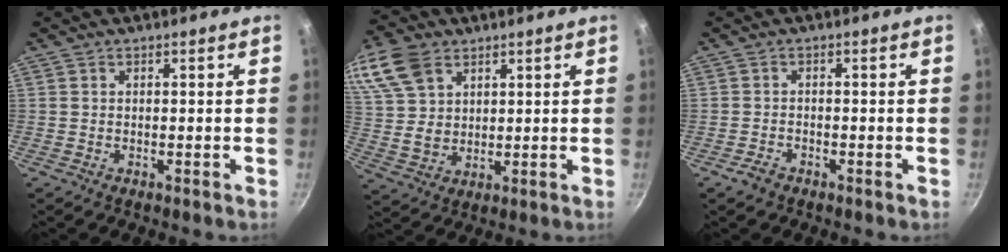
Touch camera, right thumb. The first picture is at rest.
{"total": 13.4, "force": [6.9, 9.1, 6.9], "torque": [-0.133, -0.012, 0.141]}
{"total": 2.2, "force": [-1.6, 1.2, 0.8], "torque": [-0.017, 0.017, -0.028]}